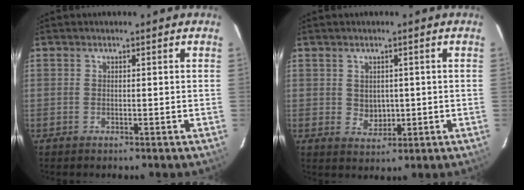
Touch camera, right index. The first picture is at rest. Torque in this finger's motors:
{"motor_torque": [0.07, 0.07, 0.04, 0.00]}